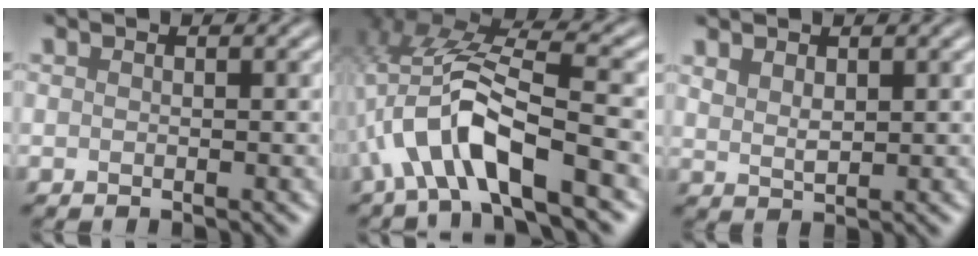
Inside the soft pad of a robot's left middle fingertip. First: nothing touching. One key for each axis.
{"total": 8.0, "fx": -3.2, "fy": 2.5, "fz": 6.8, "tx": -0.141, "ty": 0.010, "tz": -0.058}
{"total": 1.4, "fx": 1.0, "fy": 0.7, "fz": 0.8, "tx": -0.020, "ty": -0.001, "tz": 0.025}